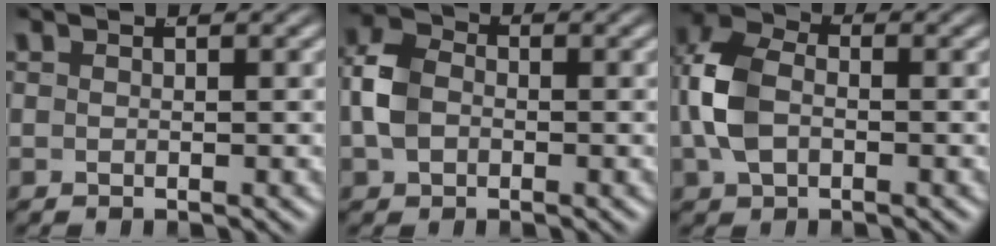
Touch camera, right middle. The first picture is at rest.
{"total": 4.0, "force": [-0.3, 3.2, 2.4], "torque": [-0.057, -0.003, -0.006]}
{"total": 5.0, "force": [-0.2, 3.6, 3.5], "torque": [-0.089, -0.008, 0.001]}